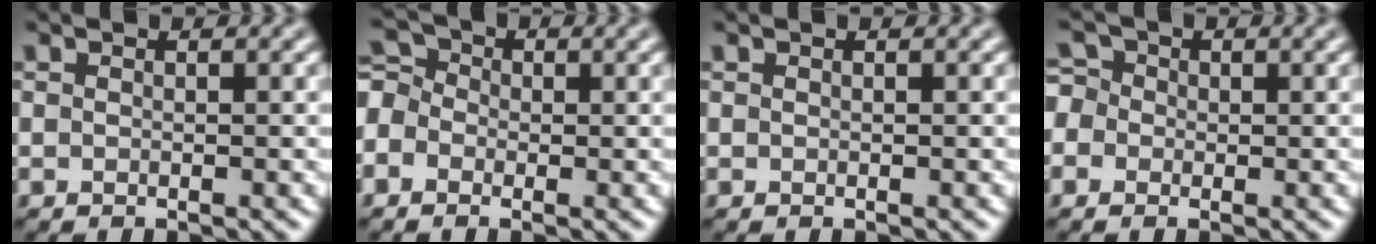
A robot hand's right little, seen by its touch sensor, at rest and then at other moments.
{"total": 3.5, "force": [-1.0, 3.0, 1.6], "torque": [-0.035, 0.016, -0.028]}
{"total": 0.0}
{"total": 2.6, "force": [-0.1, 2.4, 0.9], "torque": [-0.011, 0.022, -0.027]}